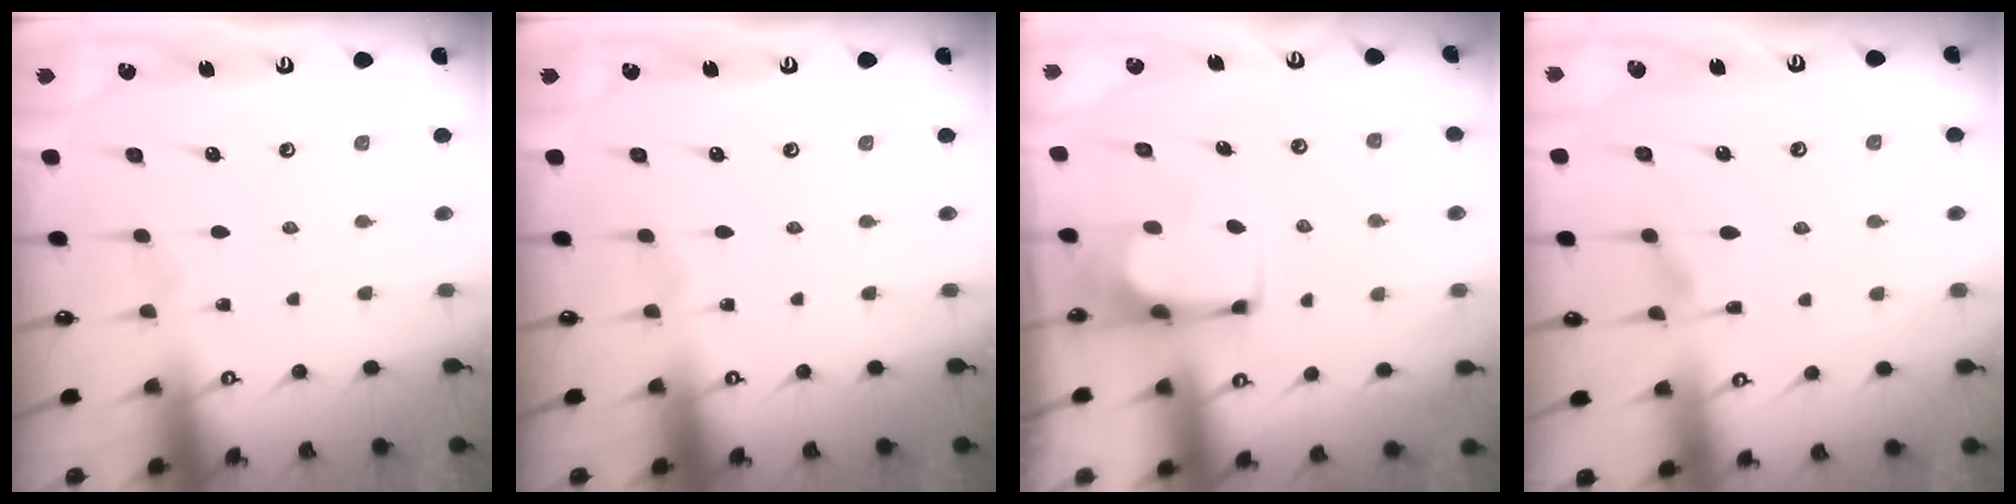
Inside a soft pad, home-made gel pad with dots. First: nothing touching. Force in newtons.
{"total": 0.0}
{"total": 5.4, "press": 5.4, "slide": 0.5}
{"total": 1.3, "press": 0.3, "slide": 1.3}